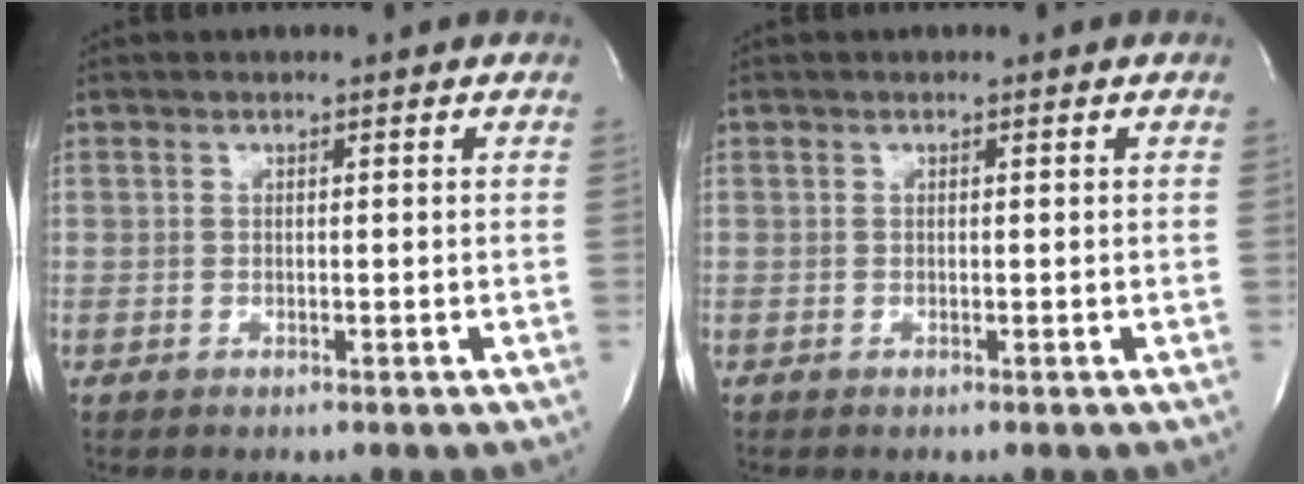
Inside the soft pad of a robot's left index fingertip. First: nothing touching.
{"total": 0.0}